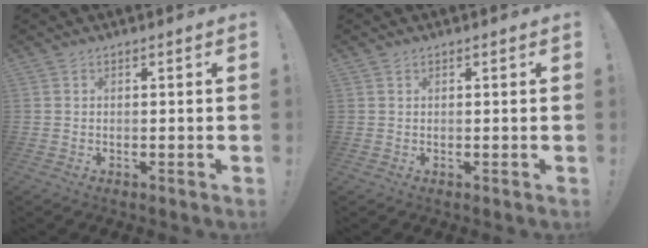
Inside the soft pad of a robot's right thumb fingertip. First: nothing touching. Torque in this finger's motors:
{"motor_torque": [-0.15, 0.20, 0.06, 0.00, 0.00]}